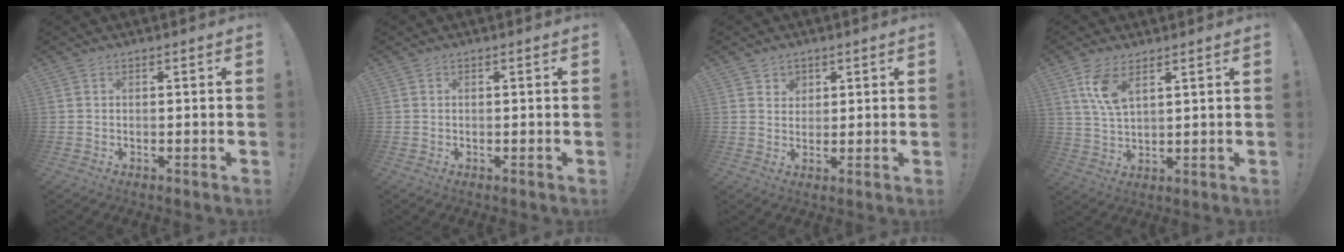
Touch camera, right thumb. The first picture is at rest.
{"total": 0.0}
{"total": 3.6, "force": [2.1, 2.9, 0.5], "torque": [0.003, -0.014, 0.034]}
{"total": 8.2, "force": [4.4, 3.6, 5.9], "torque": [-0.118, -0.018, 0.077]}